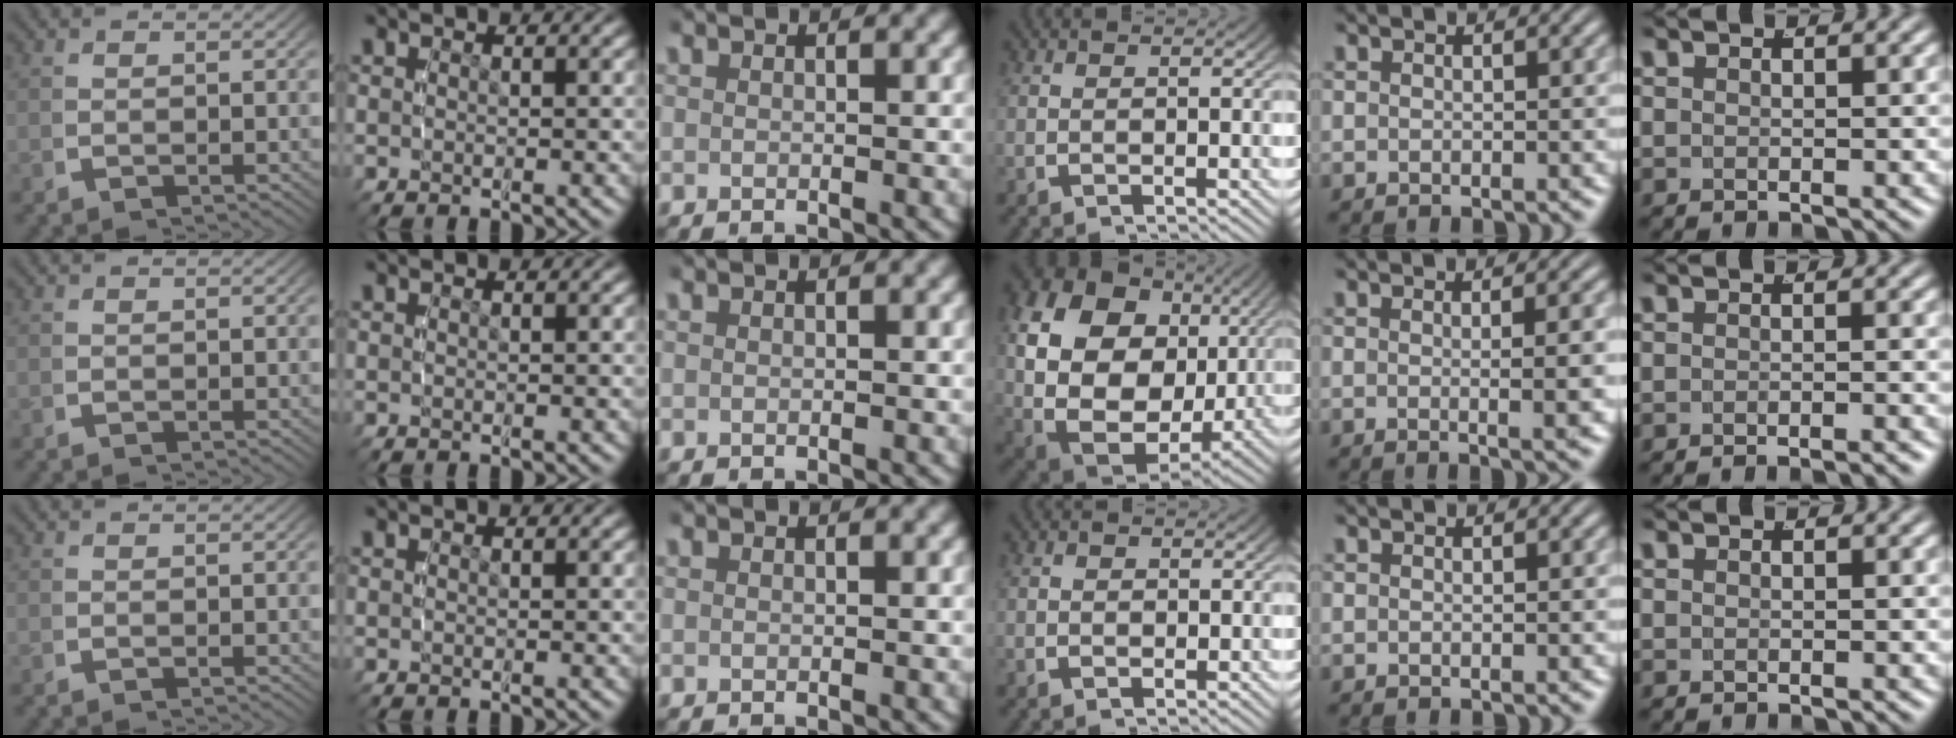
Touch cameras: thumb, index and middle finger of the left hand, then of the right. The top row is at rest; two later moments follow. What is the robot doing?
{"motion": "lift_and_place", "object": "cloth"}